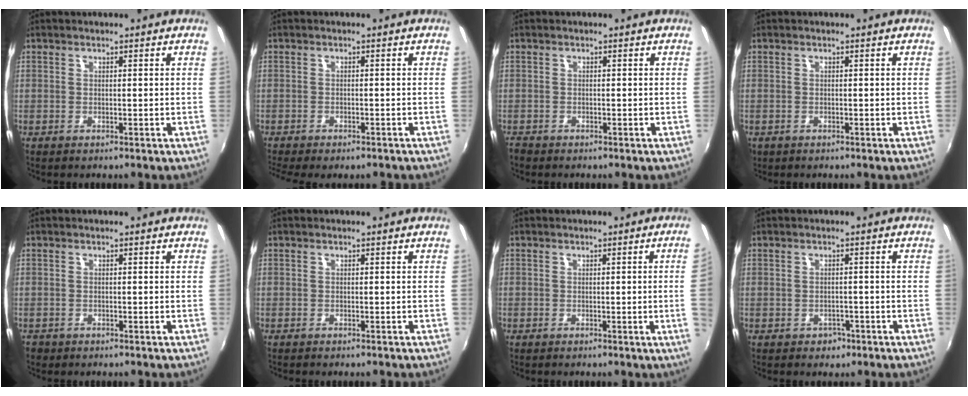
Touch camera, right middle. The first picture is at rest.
{"total": 5.6, "force": [-4.7, 1.5, 2.8], "torque": [-0.069, -0.028, -0.074]}
{"total": 1.6, "force": [-1.5, 0.7, 0.2], "torque": [-0.011, -0.007, -0.029]}
{"total": 1.1, "force": [-0.6, 0.8, 0.2], "torque": [-0.009, -0.004, -0.009]}
{"total": 1.6, "force": [-1.1, 1.2, 0.3], "torque": [-0.012, -0.003, -0.018]}
{"total": 1.0, "force": [-0.9, 0.2, 0.3], "torque": [-0.009, -0.006, -0.016]}
{"total": 3.3, "force": [0.0, -1.6, 2.8], "torque": [-0.047, -0.010, 0.006]}
{"total": 2.7, "force": [-1.5, 2.1, 0.7], "torque": [-0.018, -0.001, -0.018]}